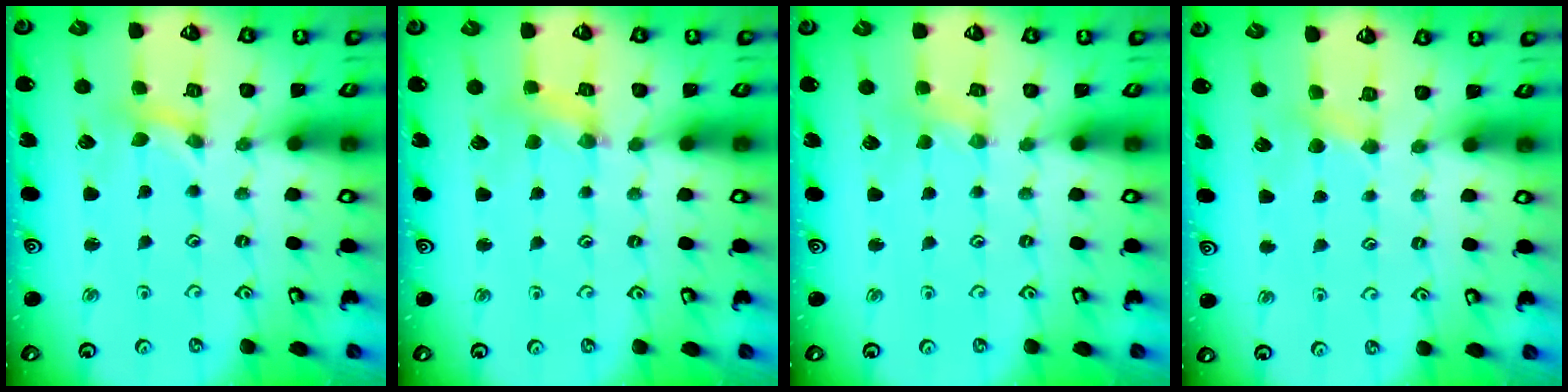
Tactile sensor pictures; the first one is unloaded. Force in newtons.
{"total": 3.0, "press": 3.0, "slide": 0.3}
{"total": 1.7, "press": 1.7, "slide": 0.3}
{"total": 3.0, "press": 2.9, "slide": 0.5}